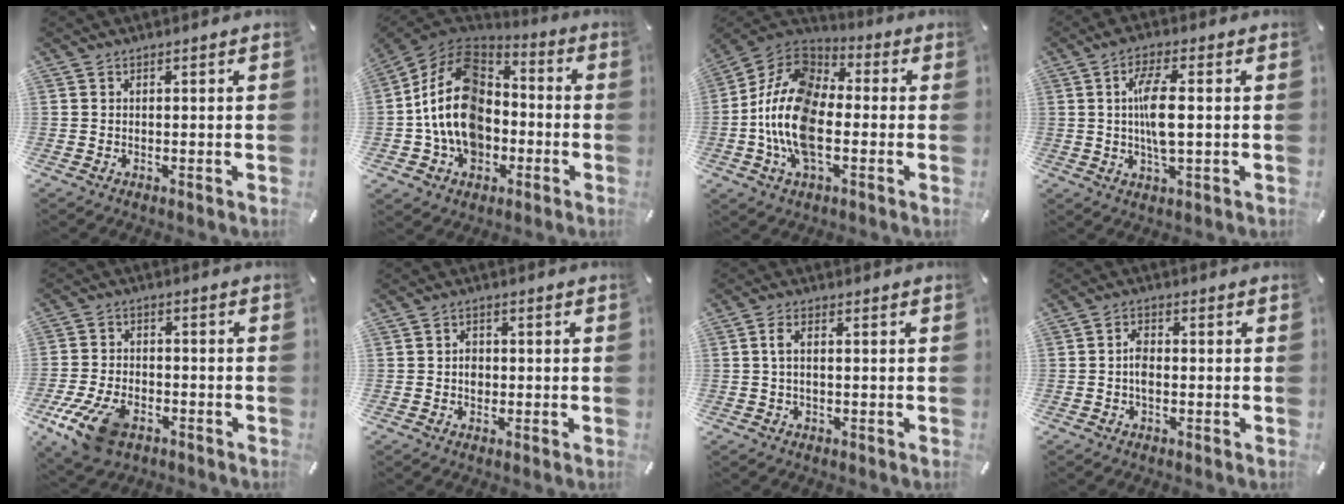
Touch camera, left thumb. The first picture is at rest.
{"total": 17.5, "force": [-3.2, 13.9, 10.2], "torque": [-0.225, 0.019, -0.061]}
{"total": 16.5, "force": [-4.2, 9.6, 12.8], "torque": [-0.289, 0.009, -0.084]}
{"total": 8.5, "force": [0.6, 2.4, 8.1], "torque": [-0.172, -0.005, 0.003]}
{"total": 12.1, "force": [-6.5, 6.9, 7.5], "torque": [-0.158, 0.024, -0.117]}
{"total": 2.6, "force": [-0.2, 2.2, 1.4], "torque": [-0.020, 0.004, -0.009]}
{"total": 2.9, "force": [0.0, 1.2, 2.6], "torque": [-0.056, 0.002, -0.004]}
{"total": 3.3, "force": [-0.6, 1.8, 2.7], "torque": [-0.052, 0.006, -0.011]}